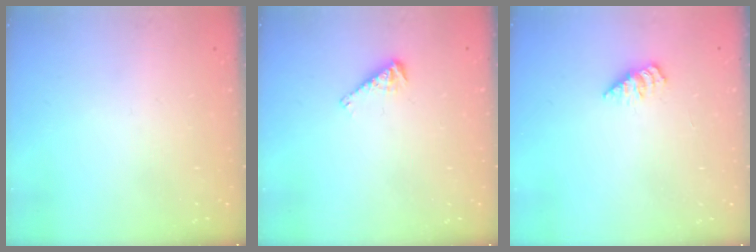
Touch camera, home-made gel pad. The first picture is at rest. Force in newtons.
{"total": 4.6, "press": 4.5, "slide": 0.6}
{"total": 1.6, "press": 1.6, "slide": 0.3}